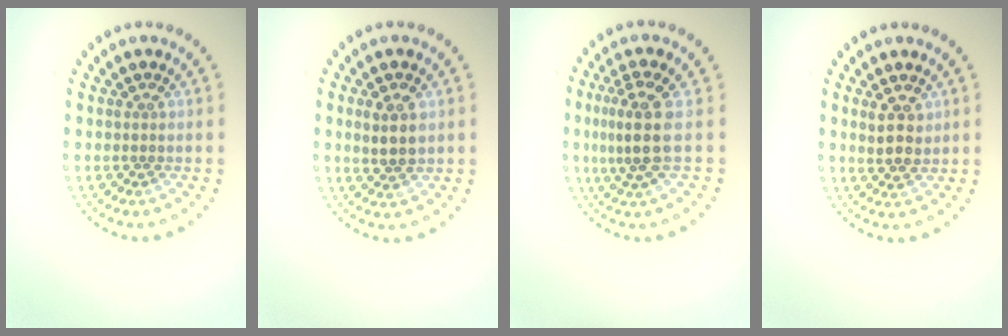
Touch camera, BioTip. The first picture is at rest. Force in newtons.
{"total": 2.4, "press": 2.4, "slide": 0.3}
{"total": 3.4, "press": 2.9, "slide": 1.8}
{"total": 2.5, "press": 2.3, "slide": 0.9}